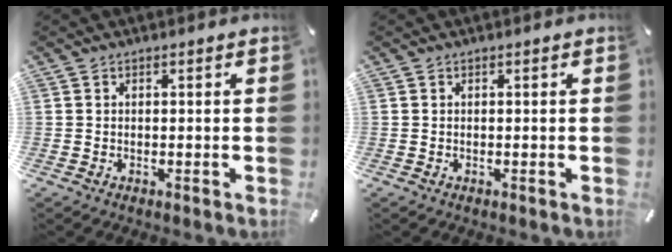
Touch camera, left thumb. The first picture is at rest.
{"total": 0.0}